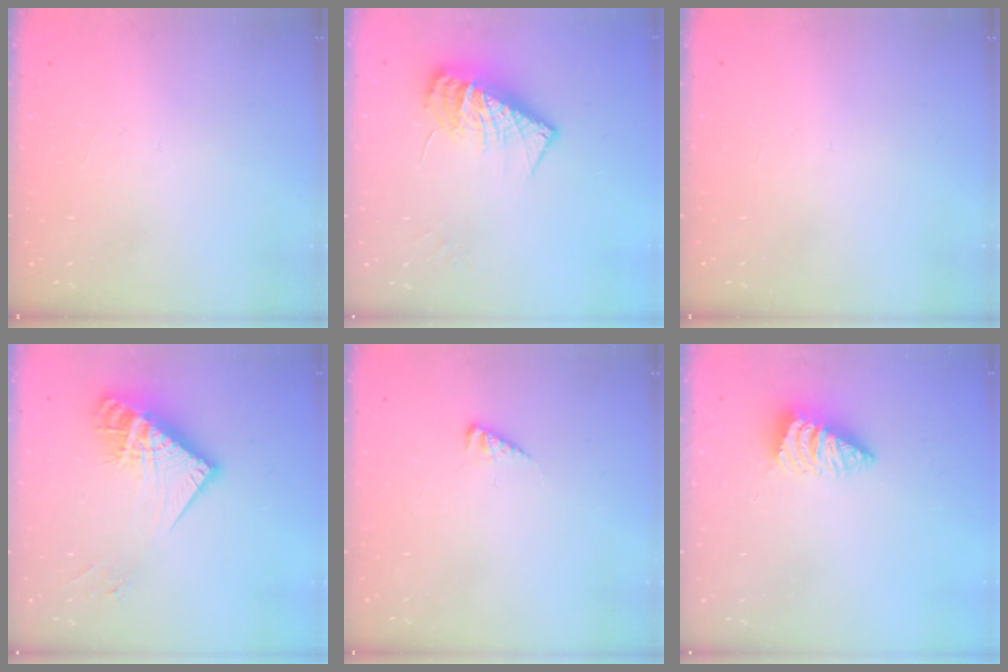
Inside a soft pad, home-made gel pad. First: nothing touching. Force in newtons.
{"total": 12.6, "press": 12.5, "slide": 1.2}
{"total": 0.0}
{"total": 16.6, "press": 16.5, "slide": 1.5}
{"total": 2.7, "press": 2.7, "slide": 0.3}
{"total": 3.0, "press": 2.9, "slide": 0.3}